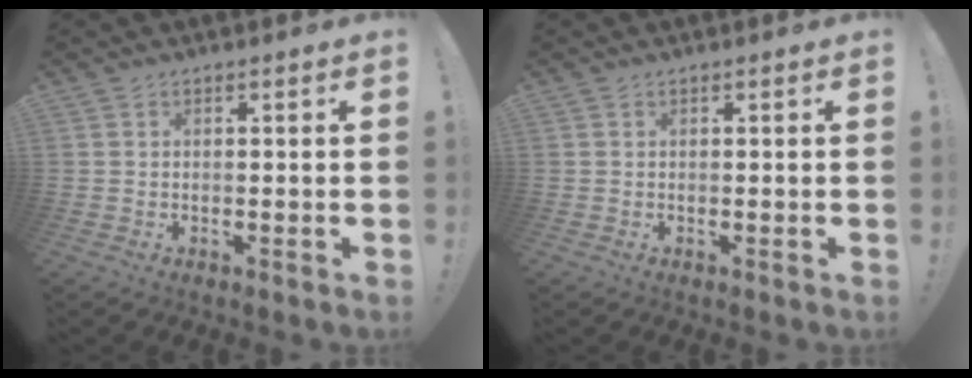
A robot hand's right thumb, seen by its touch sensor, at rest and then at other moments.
{"total": 0.0}